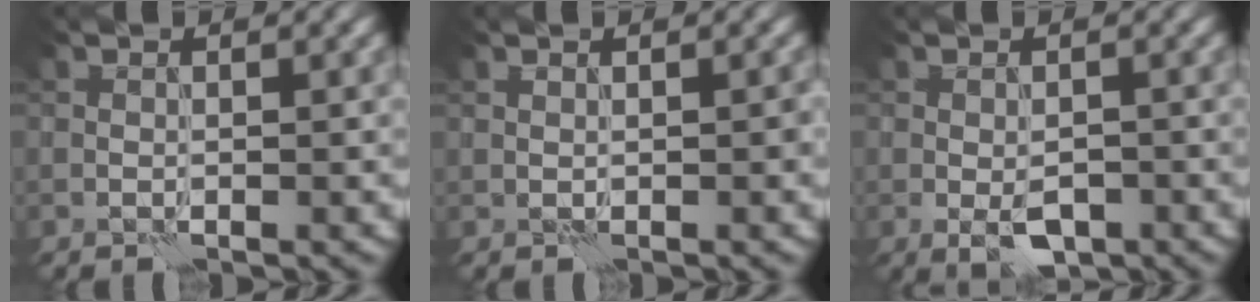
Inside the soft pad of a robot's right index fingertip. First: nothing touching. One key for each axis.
{"total": 0.5, "fx": 0.0, "fy": 0.3, "fz": 0.5, "tx": -0.009, "ty": 0.002, "tz": 0.001}
{"total": 3.2, "fx": -1.4, "fy": 1.6, "fz": 2.4, "tx": -0.039, "ty": -0.003, "tz": -0.022}